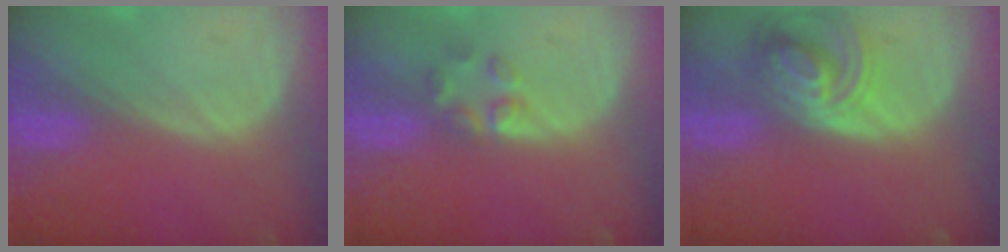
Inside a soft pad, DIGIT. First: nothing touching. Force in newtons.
{"total": 2.9, "press": 2.9, "slide": 0.3}
{"total": 7.7, "press": 6.9, "slide": 3.4}